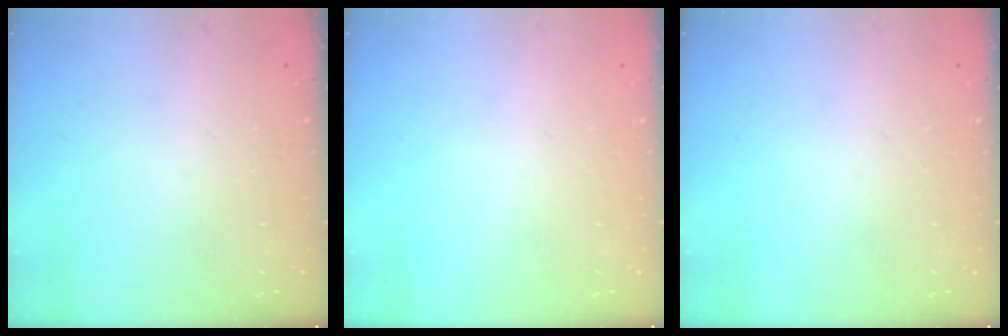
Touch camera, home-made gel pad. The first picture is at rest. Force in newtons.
{"total": 0.0}
{"total": 0.0}